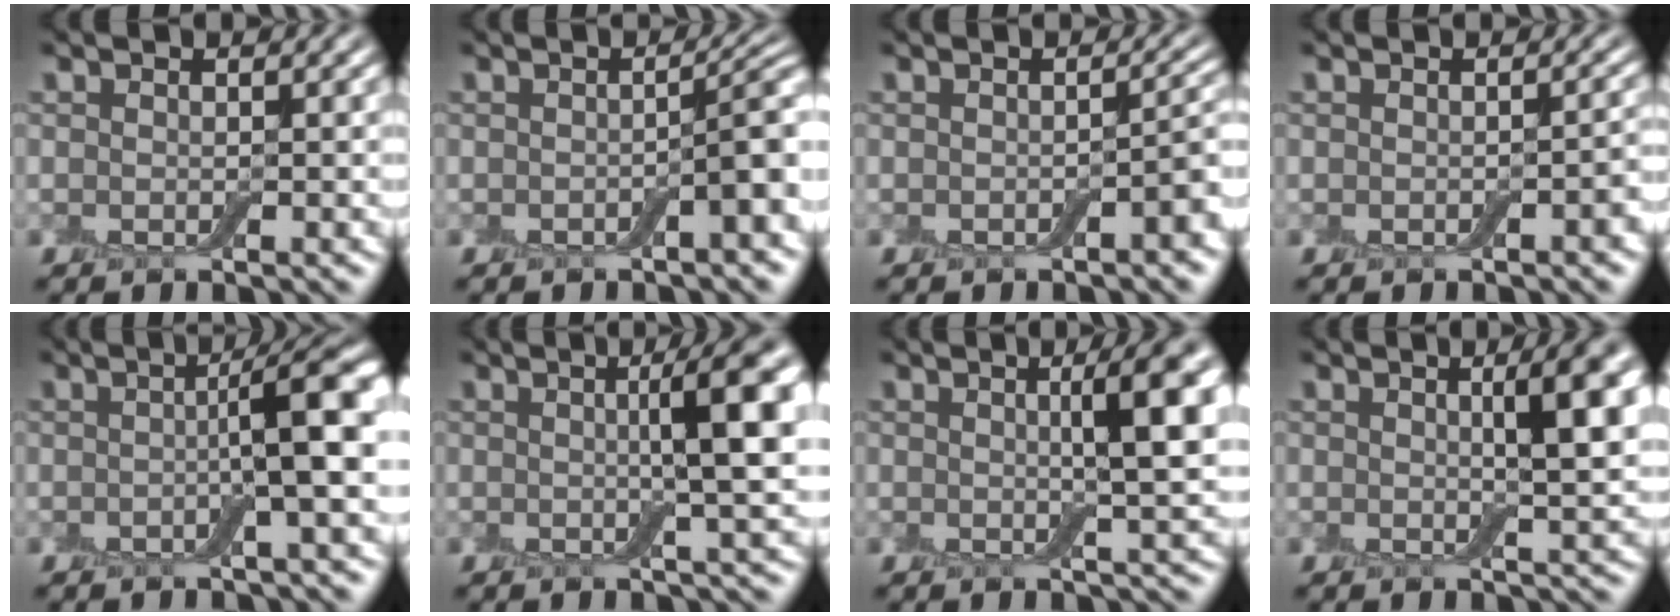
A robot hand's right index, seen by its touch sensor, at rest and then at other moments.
{"total": 3.0, "force": [-0.8, 0.5, 2.8], "torque": [-0.040, 0.013, -0.015]}
{"total": 1.9, "force": [-0.9, 0.4, 1.7], "torque": [-0.024, 0.007, -0.012]}
{"total": 1.1, "force": [-0.5, 0.2, 0.9], "torque": [-0.013, 0.002, -0.005]}
{"total": 6.4, "force": [0.2, 1.1, 6.3], "torque": [-0.085, 0.011, -0.005]}
{"total": 7.0, "force": [1.1, 1.2, 6.8], "torque": [-0.082, 0.010, 0.014]}
{"total": 6.3, "force": [1.3, 1.3, 6.1], "torque": [-0.070, 0.009, 0.016]}
{"total": 5.7, "force": [1.4, 1.3, 5.4], "torque": [-0.060, 0.010, 0.016]}